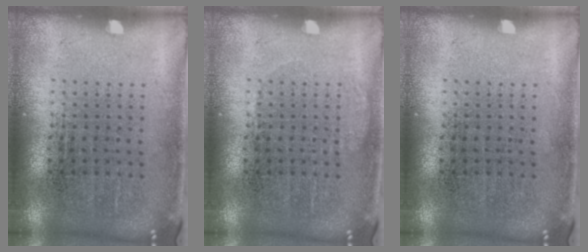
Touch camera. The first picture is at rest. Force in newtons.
{"total": 0.7, "press": 0.7, "slide": 0.2}
{"total": 0.0}